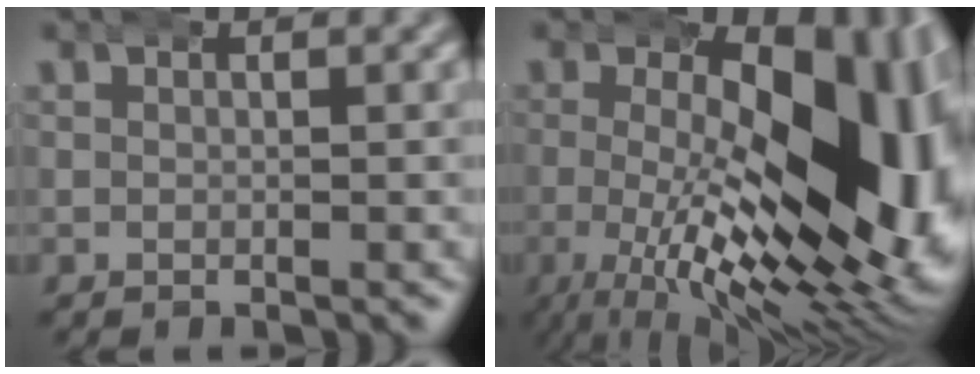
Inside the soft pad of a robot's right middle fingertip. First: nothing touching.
{"total": 19.3, "force": [-0.5, 9.9, 16.5], "torque": [-0.220, -0.047, 0.020]}